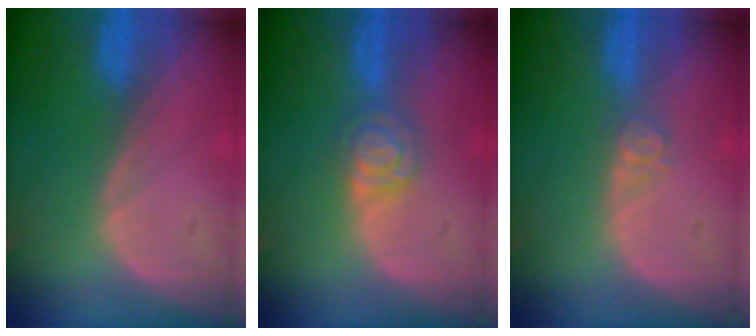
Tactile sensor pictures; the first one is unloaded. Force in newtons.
{"total": 4.8, "press": 4.1, "slide": 2.4}
{"total": 2.4, "press": 2.0, "slide": 1.3}